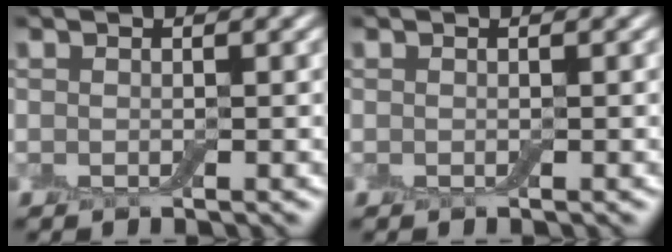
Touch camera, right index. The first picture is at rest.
{"total": 0.0}